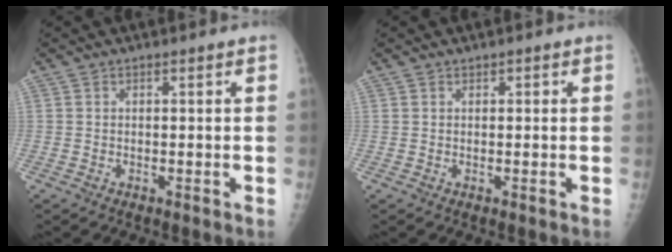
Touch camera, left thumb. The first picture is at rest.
{"total": 0.5, "force": [0.3, 0.4, 0.2], "torque": [0.005, 0.001, 0.002]}